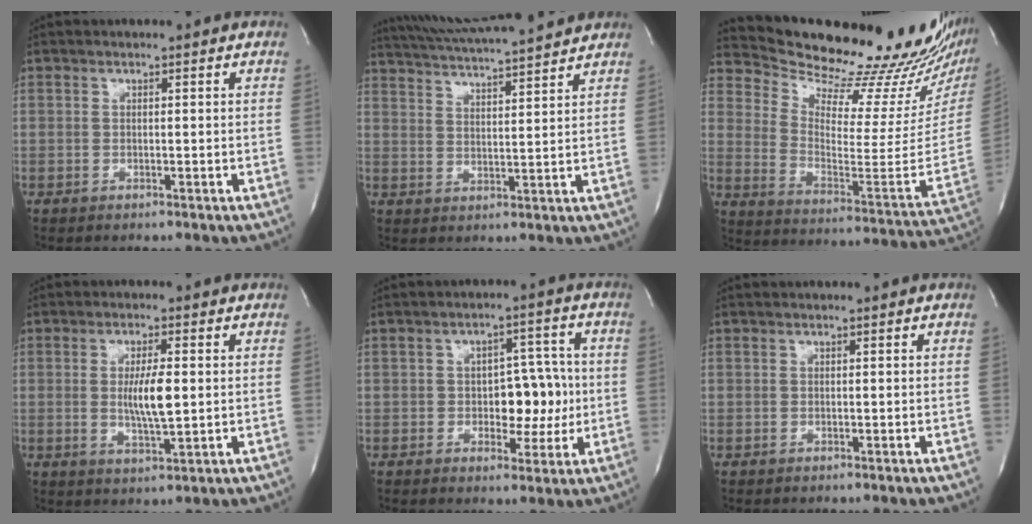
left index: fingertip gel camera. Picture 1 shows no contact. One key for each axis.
{"total": 14.6, "fx": 13.6, "fy": -0.1, "fz": 5.4, "tx": -0.106, "ty": 0.017, "tz": 0.201}
{"total": 25.9, "fx": 23.1, "fy": 1.8, "fz": 11.5, "tx": -0.177, "ty": -0.108, "tz": 0.312}
{"total": 5.7, "fx": -0.1, "fy": 0.9, "fz": 5.6, "tx": -0.103, "ty": -0.010, "tz": -0.002}
{"total": 7.0, "fx": -1.1, "fy": 4.0, "fz": 5.6, "tx": -0.070, "ty": 0.015, "tz": -0.013}
{"total": 0.0}